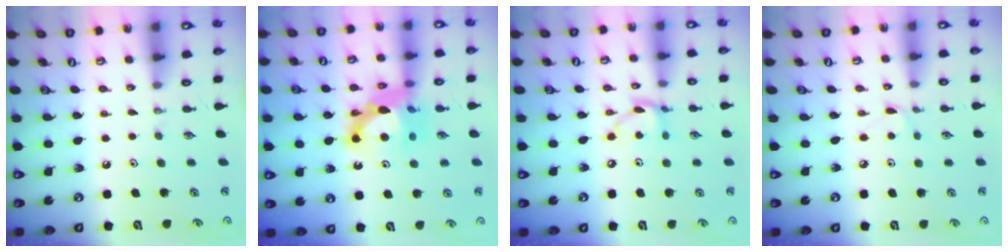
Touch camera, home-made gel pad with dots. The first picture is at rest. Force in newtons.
{"total": 12.5, "press": 12.4, "slide": 1.6}
{"total": 8.6, "press": 8.6, "slide": 0.2}
{"total": 3.8, "press": 3.7, "slide": 0.6}